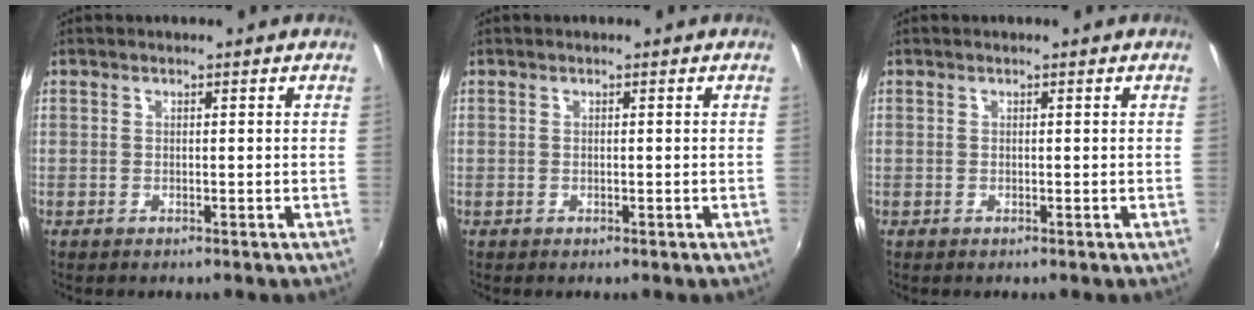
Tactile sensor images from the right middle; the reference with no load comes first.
{"total": 0.0}
{"total": 0.0}